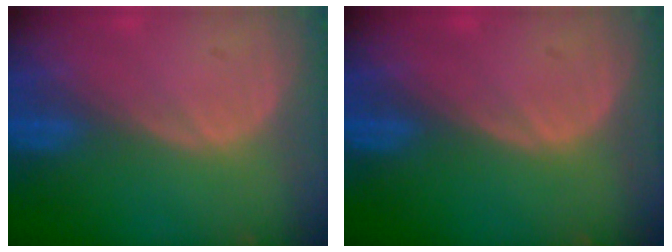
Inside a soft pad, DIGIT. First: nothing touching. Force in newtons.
{"total": 0.0}